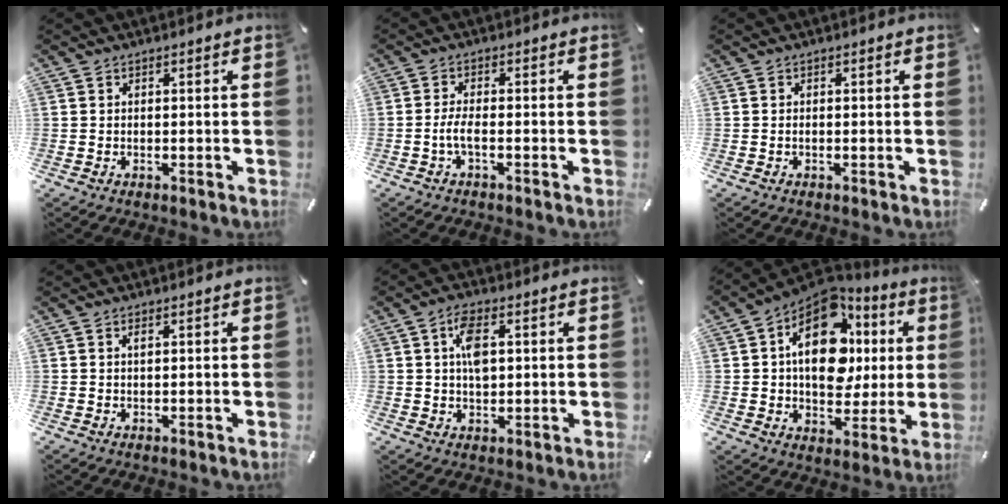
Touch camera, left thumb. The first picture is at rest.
{"total": 3.7, "force": [-1.2, 0.8, 3.4], "torque": [-0.080, -0.004, -0.028]}
{"total": 0.7, "force": [-0.2, 0.3, 0.6], "torque": [-0.012, -0.002, -0.003]}
{"total": 0.9, "force": [0.3, 0.2, 0.8], "torque": [-0.016, 0.000, 0.005]}
{"total": 6.0, "force": [1.4, 3.3, 4.8], "torque": [-0.086, 0.005, 0.019]}
{"total": 18.8, "force": [3.7, 13.1, 13.0], "torque": [-0.195, -0.019, 0.064]}